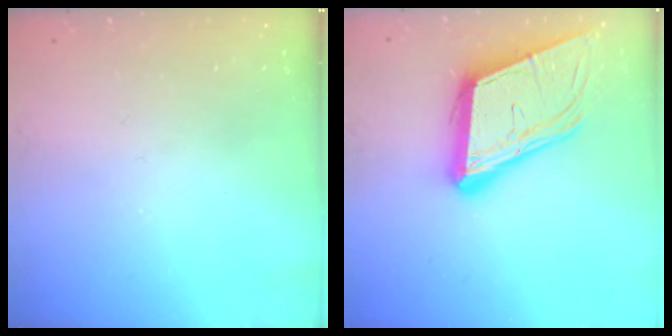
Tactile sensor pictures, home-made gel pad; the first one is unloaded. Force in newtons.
{"total": 16.6, "press": 16.1, "slide": 4.0}